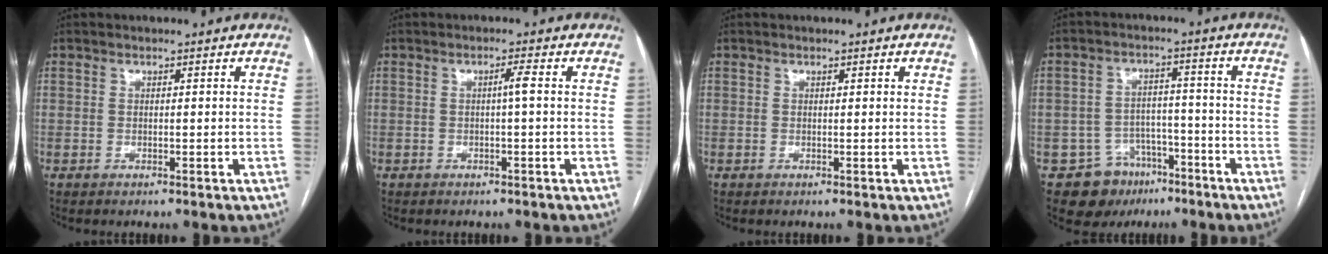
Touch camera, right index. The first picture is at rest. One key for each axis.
{"total": 1.6, "fx": 0.0, "fy": -0.2, "fz": 1.5, "tx": -0.026, "ty": 0.002, "tz": 0.000}
{"total": 0.0}
{"total": 8.8, "fx": -5.3, "fy": 6.8, "fz": 1.7, "tx": -0.022, "ty": 0.021, "tz": -0.075}